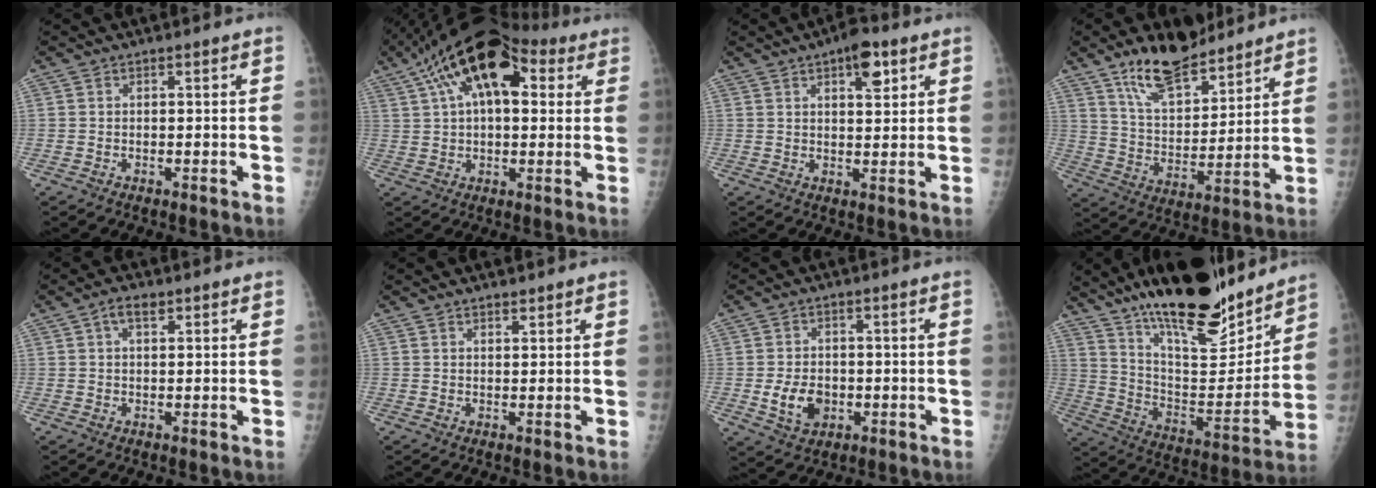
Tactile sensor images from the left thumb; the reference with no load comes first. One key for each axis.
{"total": 18.5, "fx": 7.6, "fy": 9.4, "fz": 14.0, "tx": -0.222, "ty": 0.029, "tz": 0.119}
{"total": 6.6, "fx": 3.5, "fy": 2.8, "fz": 4.9, "tx": -0.052, "ty": -0.014, "tz": 0.045}
{"total": 14.9, "fx": 11.3, "fy": 5.9, "fz": 7.7, "tx": -0.095, "ty": -0.070, "tz": 0.203}
{"total": 2.9, "fx": 1.5, "fy": 1.4, "fz": 2.1, "tx": -0.031, "ty": -0.001, "tz": 0.024}
{"total": 1.9, "fx": 1.6, "fy": 0.6, "fz": 0.8, "tx": -0.004, "ty": -0.010, "tz": 0.024}
{"total": 6.2, "fx": -1.0, "fy": 4.7, "fz": 3.9, "tx": -0.051, "ty": -0.002, "tz": -0.009}
{"total": 26.5, "fx": 19.9, "fy": 8.0, "fz": 15.5, "tx": -0.209, "ty": -0.090, "tz": 0.324}